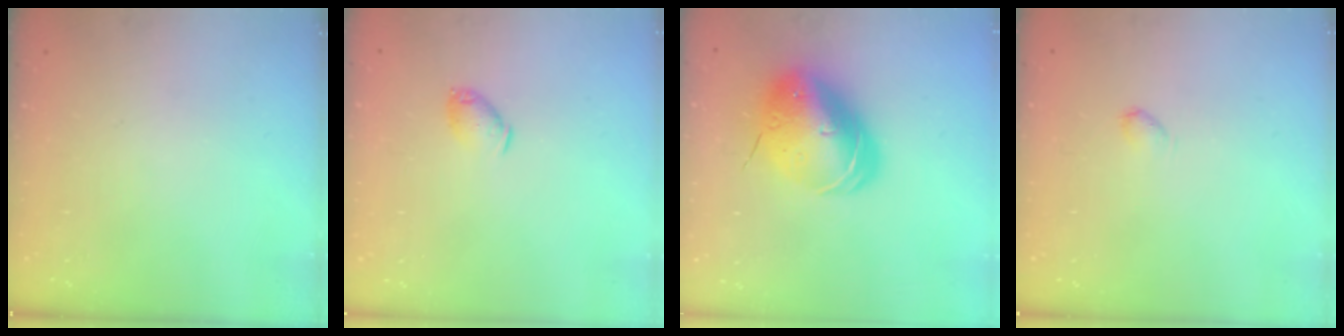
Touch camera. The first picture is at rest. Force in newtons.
{"total": 5.8, "press": 5.7, "slide": 0.7}
{"total": 17.1, "press": 16.8, "slide": 3.0}
{"total": 2.2, "press": 2.2, "slide": 0.4}